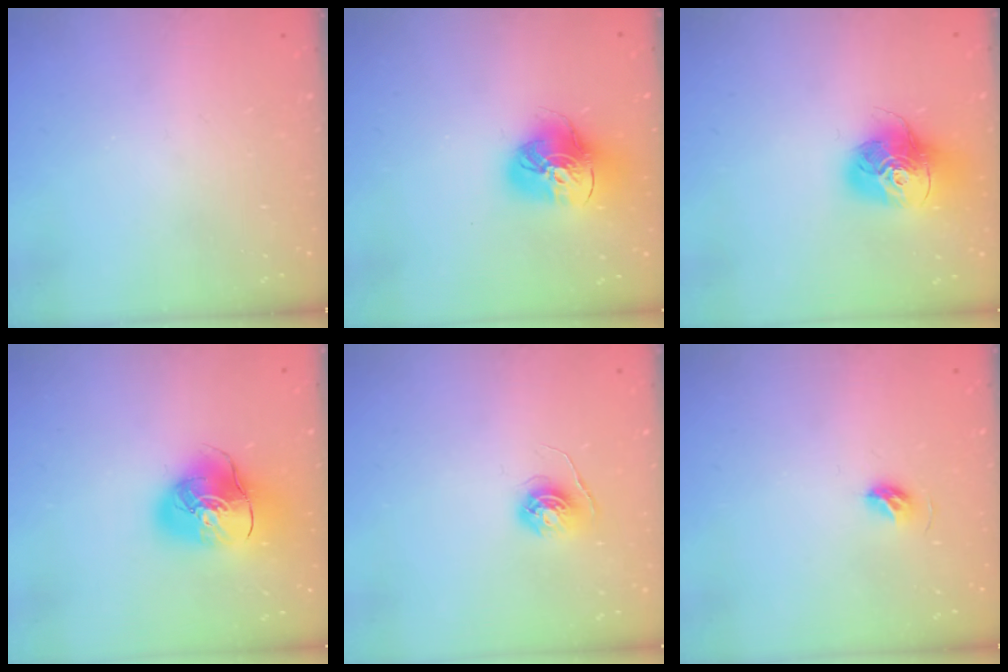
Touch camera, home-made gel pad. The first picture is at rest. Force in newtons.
{"total": 15.6, "press": 15.5, "slide": 1.7}
{"total": 16.9, "press": 16.9, "slide": 1.7}
{"total": 11.7, "press": 11.5, "slide": 1.8}
{"total": 5.6, "press": 5.5, "slide": 0.6}
{"total": 5.4, "press": 5.2, "slide": 1.2}